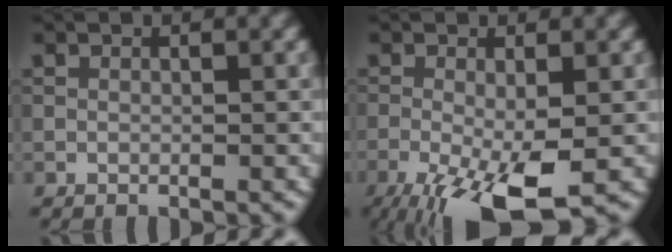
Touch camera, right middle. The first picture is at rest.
{"total": 8.2, "force": [-3.8, 2.2, 6.9], "torque": [-0.135, -0.019, -0.062]}